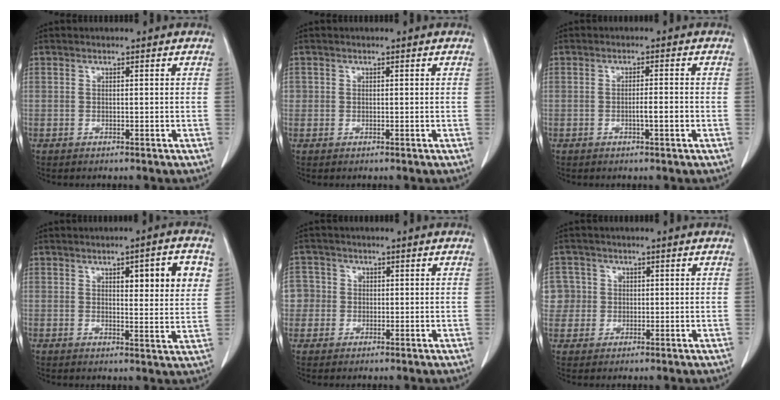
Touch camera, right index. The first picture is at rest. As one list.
[{"total": 0.7, "force": [0.0, 0.7, 0.0], "torque": [0.009, 0.004, -0.002]}, {"total": 2.3, "force": [-0.8, 0.1, 2.2], "torque": [-0.038, 0.000, -0.013]}, {"total": 8.9, "force": [3.3, 1.7, 8.0], "torque": [-0.104, 0.005, 0.043]}, {"total": 4.1, "force": [0.0, 4.1, 0.0], "torque": [0.009, 0.014, -0.002]}, {"total": 5.3, "force": [0.9, 5.2, 0.0], "torque": [0.005, 0.019, 0.020]}]